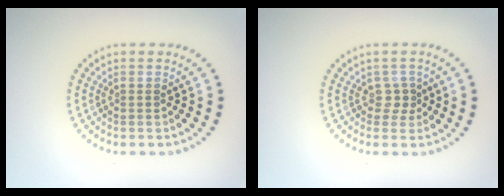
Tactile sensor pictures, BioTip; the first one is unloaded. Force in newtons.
{"total": 1.4, "press": 1.0, "slide": 0.9}